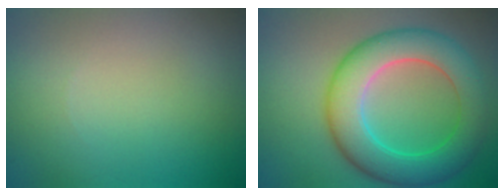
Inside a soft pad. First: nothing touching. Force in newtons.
{"total": 8.2, "press": 8.2, "slide": 0.1}